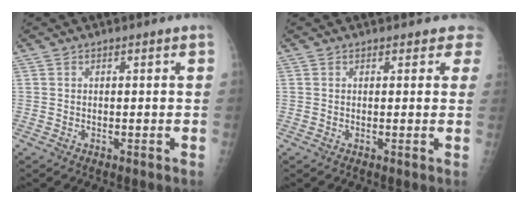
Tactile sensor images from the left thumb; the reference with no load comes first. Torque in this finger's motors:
{"motor_torque": [0.15, 0.17, 0.18, 0.04, 0.09]}